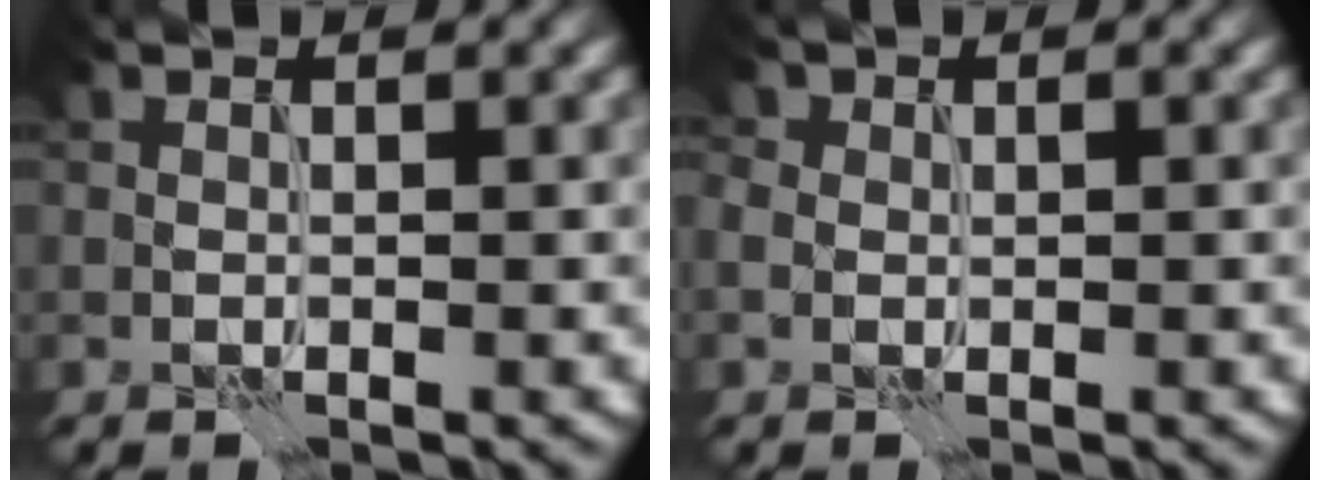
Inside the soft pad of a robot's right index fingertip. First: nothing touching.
{"total": 1.2, "force": [0.1, 1.1, 0.4], "torque": [-0.006, -0.002, 0.008]}